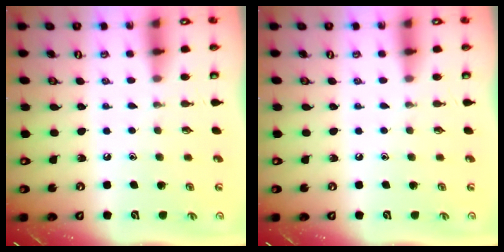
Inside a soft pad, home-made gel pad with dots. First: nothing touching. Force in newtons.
{"total": 0.0}